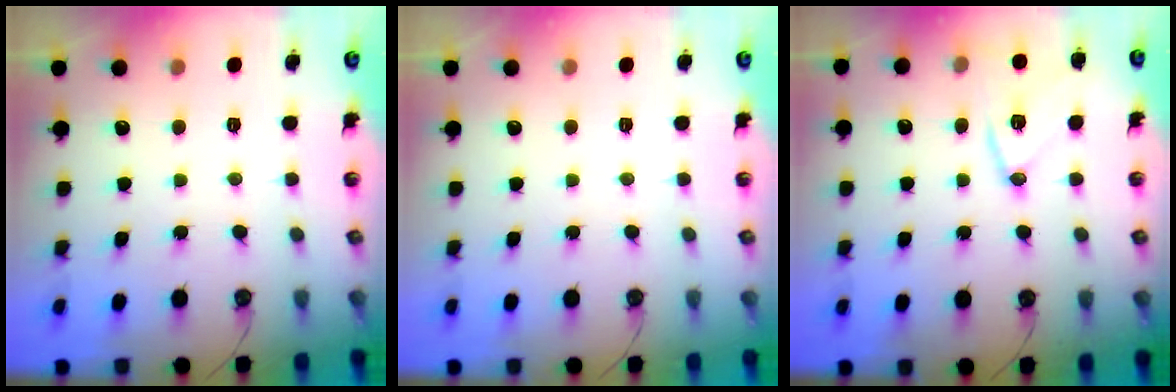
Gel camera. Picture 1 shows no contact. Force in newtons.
{"total": 0.0}
{"total": 12.3, "press": 12.3, "slide": 0.2}